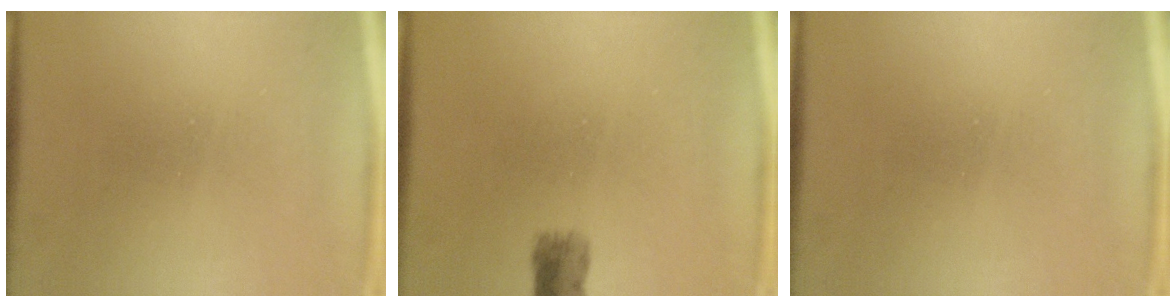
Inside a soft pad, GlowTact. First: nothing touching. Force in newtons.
{"total": 1.3}
{"total": 0.0}